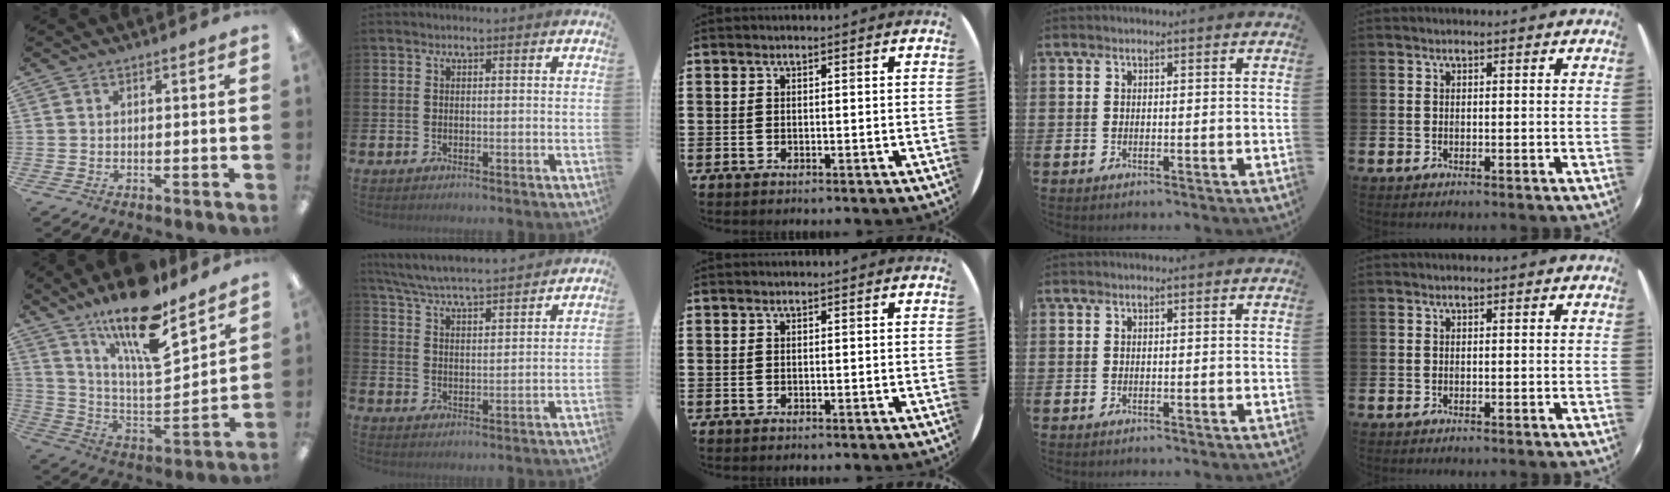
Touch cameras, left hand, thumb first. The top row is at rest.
{"thumb": {"total": 19.9, "force": [15.0, 5.3, 12.0], "torque": [-0.218, -0.094, 0.253]}, "index": {"total": 6.2, "force": [6.0, 0.1, 1.5], "torque": [-0.056, -0.042, 0.105]}}